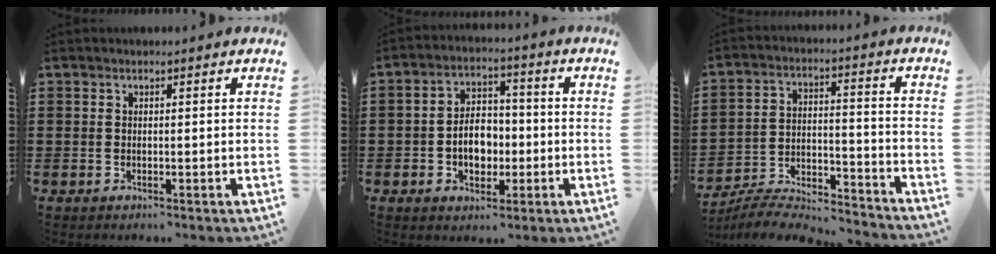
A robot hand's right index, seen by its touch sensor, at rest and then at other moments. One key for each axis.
{"total": 6.3, "fx": -1.4, "fy": 4.2, "fz": 4.5, "tx": -0.067, "ty": -0.001, "tz": -0.032}
{"total": 6.3, "fx": -6.2, "fy": 0.7, "fz": 1.2, "tx": -0.029, "ty": 0.000, "tz": -0.126}